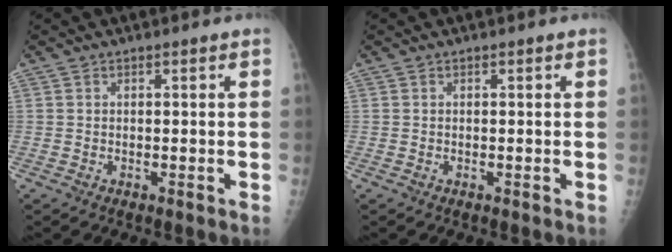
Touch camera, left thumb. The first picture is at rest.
{"total": 0.0}